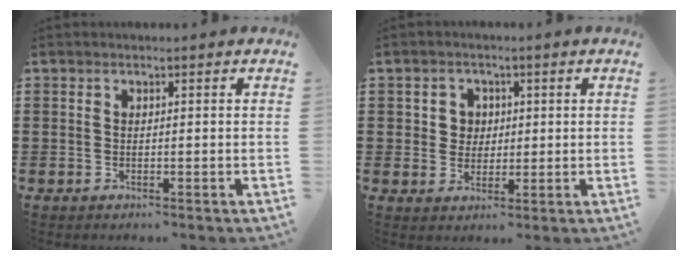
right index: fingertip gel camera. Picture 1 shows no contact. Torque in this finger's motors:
{"motor_torque": [0.21, -0.18, 0.05, 0.02]}